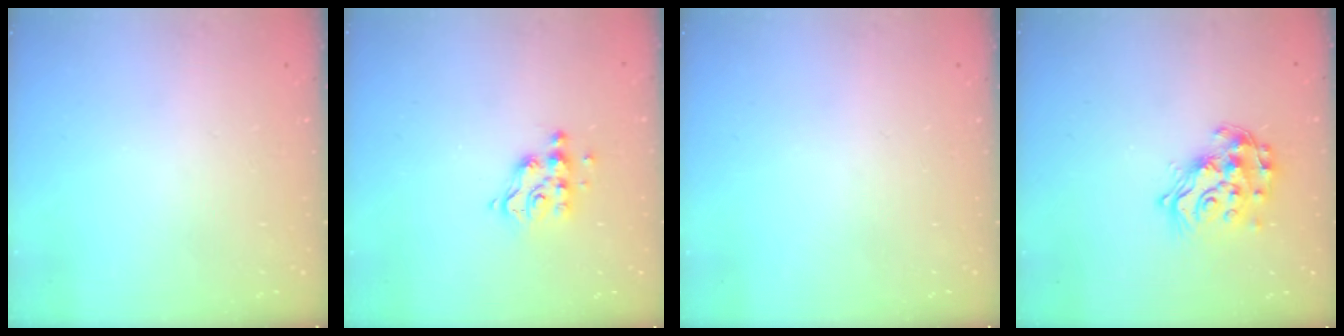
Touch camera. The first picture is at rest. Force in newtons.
{"total": 8.3, "press": 8.3, "slide": 0.4}
{"total": 0.0}
{"total": 16.4, "press": 16.4, "slide": 1.0}